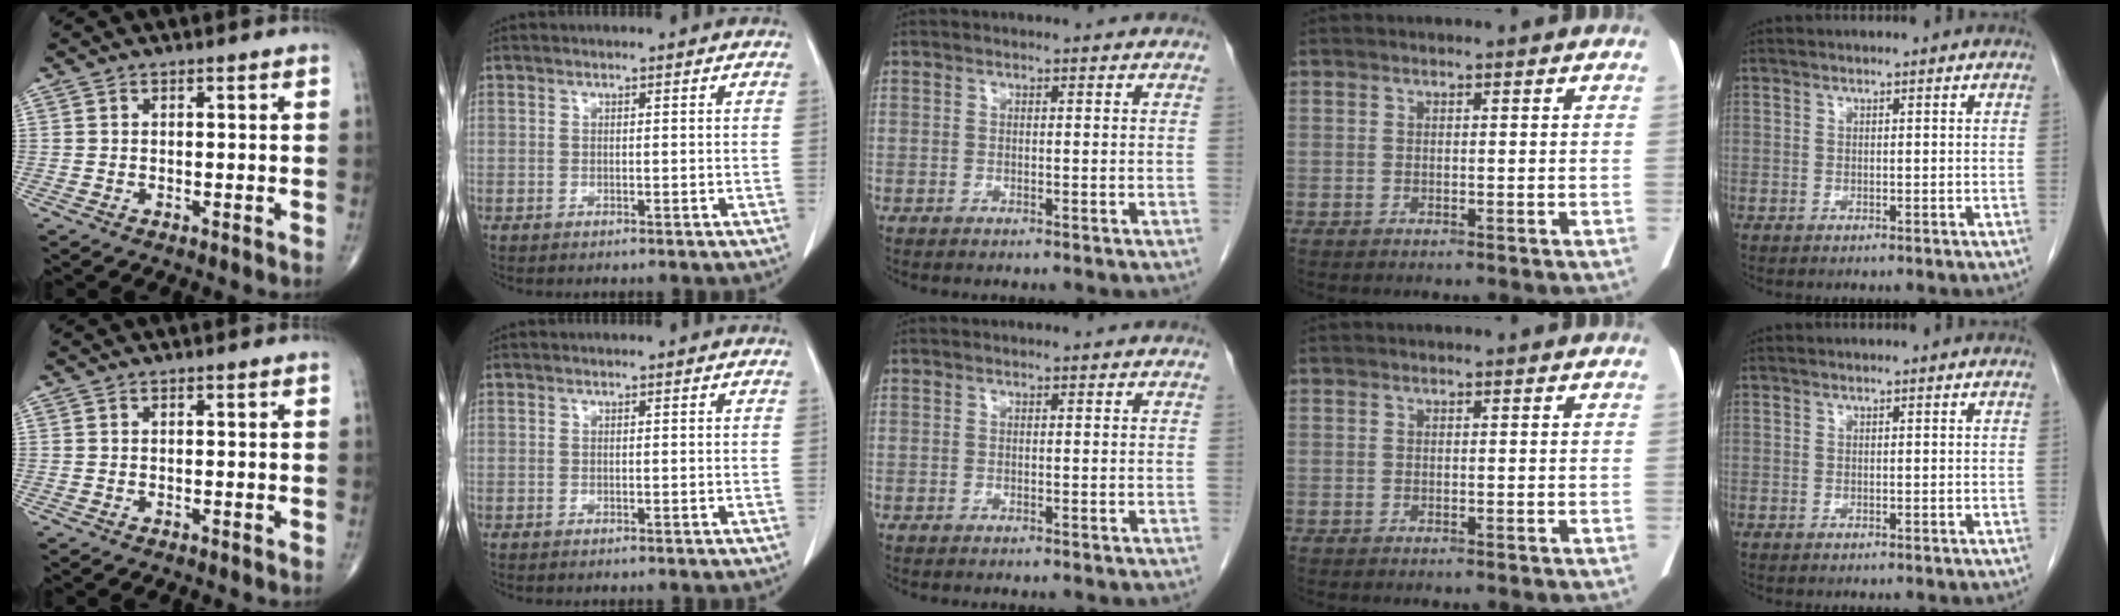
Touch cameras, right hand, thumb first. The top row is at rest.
{}